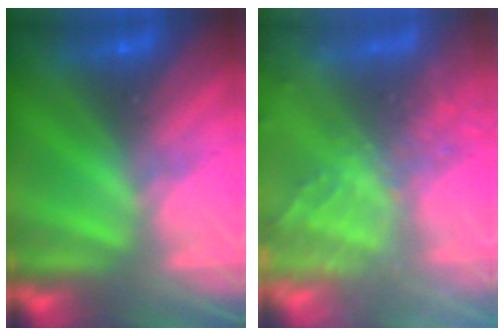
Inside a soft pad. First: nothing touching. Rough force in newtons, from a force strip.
{"total": 5.6}